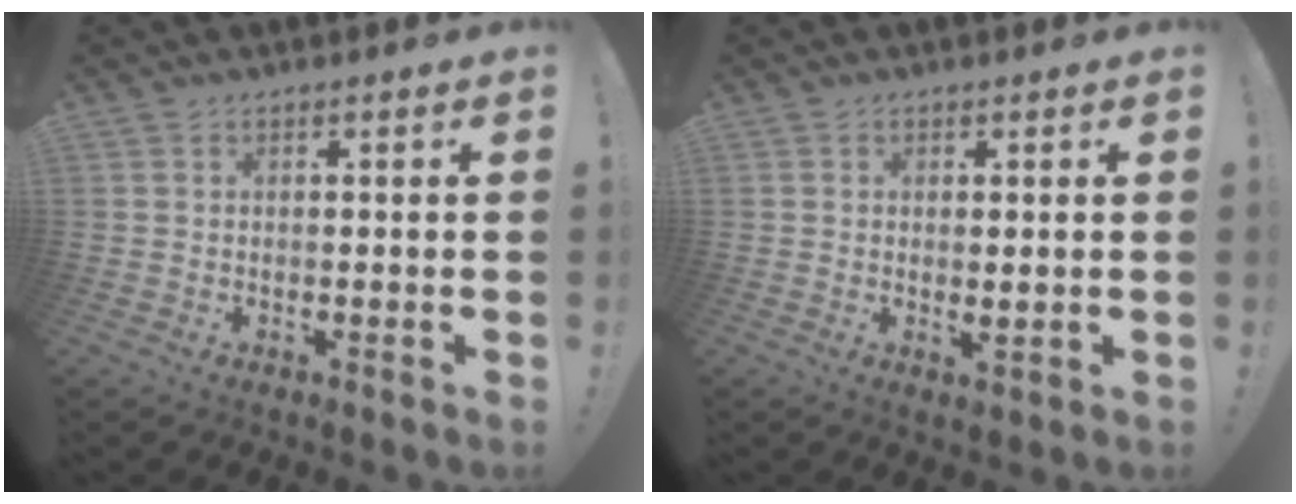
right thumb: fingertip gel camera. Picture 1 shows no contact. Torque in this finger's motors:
{"motor_torque": [-0.04, -0.18, -0.02, 0.17, -0.01]}